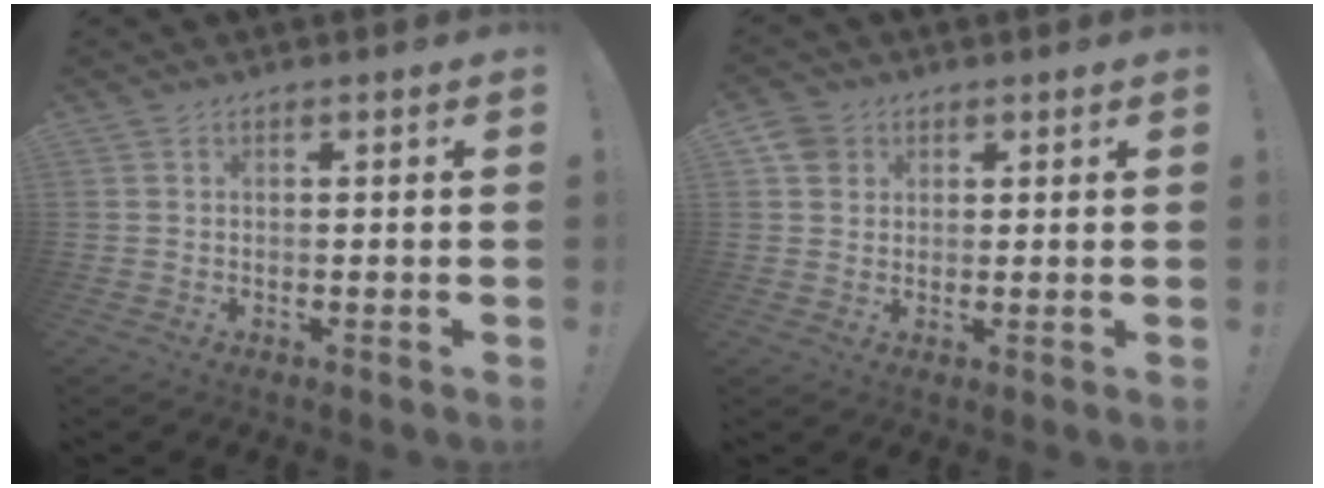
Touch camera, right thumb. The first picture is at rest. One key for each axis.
{"total": 4.7, "fx": 2.2, "fy": 4.0, "fz": 1.2, "tx": -0.021, "ty": -0.003, "tz": 0.044}